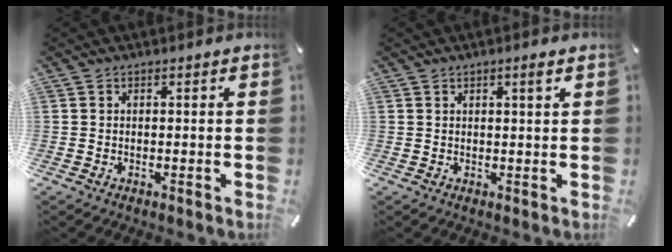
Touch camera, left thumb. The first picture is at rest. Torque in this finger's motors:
{"motor_torque": [0.07, -0.37, 0.02, 0.29, -0.01]}